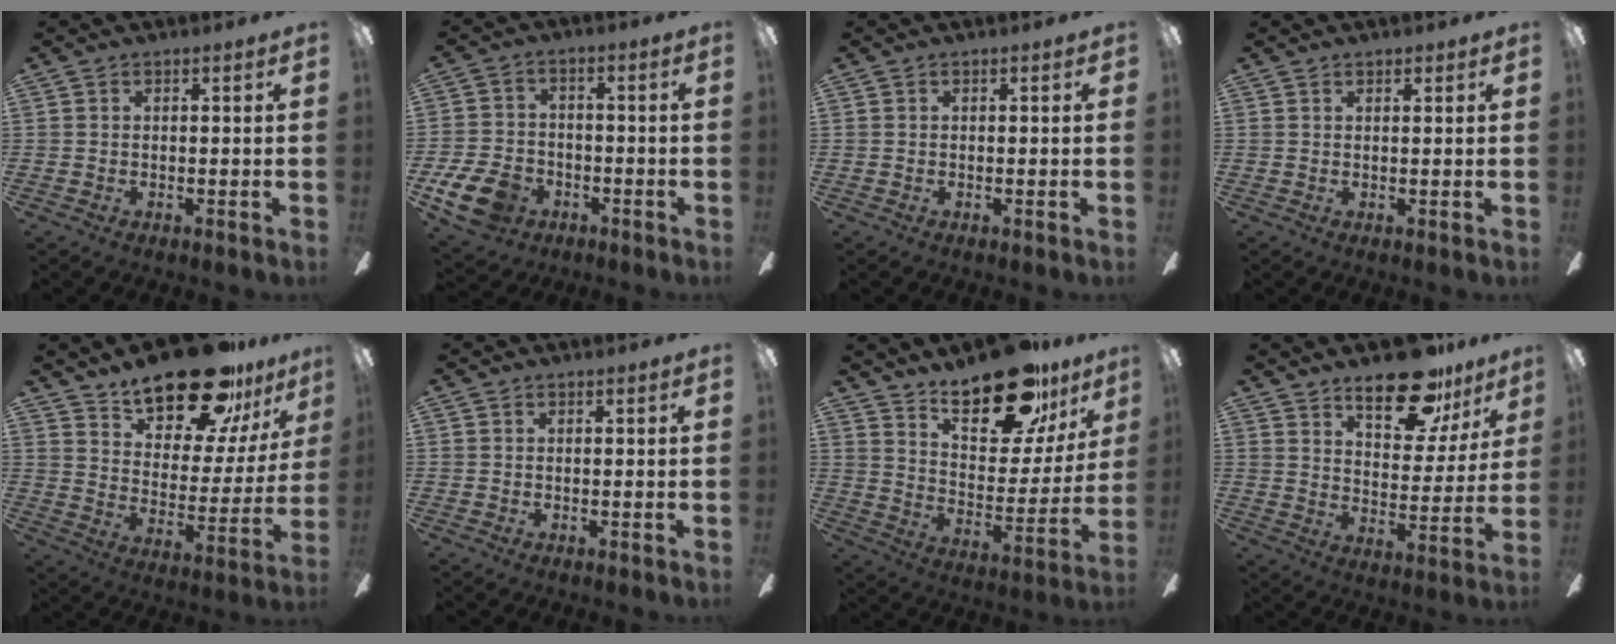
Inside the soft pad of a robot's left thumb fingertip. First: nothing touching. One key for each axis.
{"total": 10.9, "fx": -5.7, "fy": 7.2, "fz": 5.8, "tx": -0.132, "ty": 0.034, "tz": -0.103}
{"total": 0.0}
{"total": 0.8, "fx": 0.7, "fy": 0.3, "fz": 0.1, "tx": -0.003, "ty": 0.001, "tz": 0.013}
{"total": 21.4, "fx": 17.2, "fy": 7.5, "fz": 10.2, "tx": -0.165, "ty": -0.117, "tz": 0.296}
{"total": 0.0}
{"total": 21.9, "fx": 17.0, "fy": 8.0, "fz": 11.1, "tx": -0.169, "ty": -0.110, "tz": 0.288}
{"total": 16.6, "fx": 12.6, "fy": 6.8, "fz": 8.4, "tx": -0.117, "ty": -0.076, "tz": 0.216}